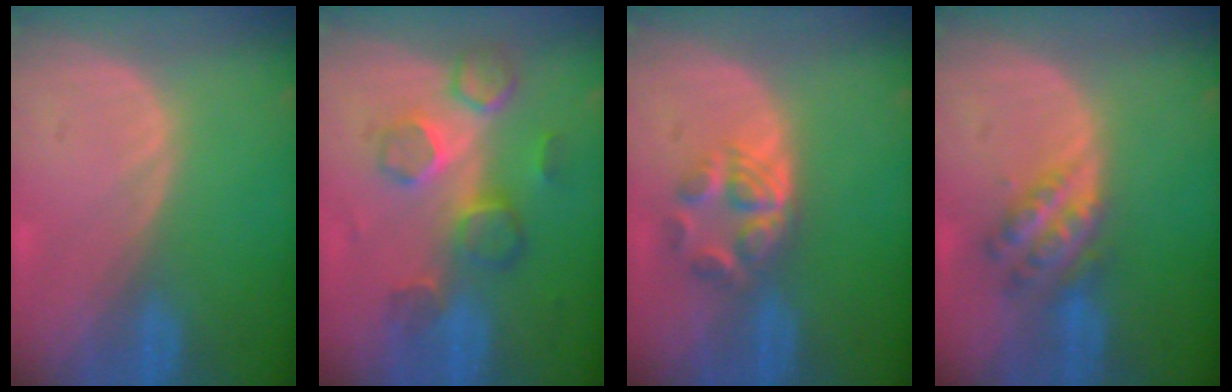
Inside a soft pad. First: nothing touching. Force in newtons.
{"total": 8.7, "press": 7.6, "slide": 4.2}
{"total": 6.0, "press": 5.0, "slide": 3.3}
{"total": 6.0, "press": 5.2, "slide": 3.1}